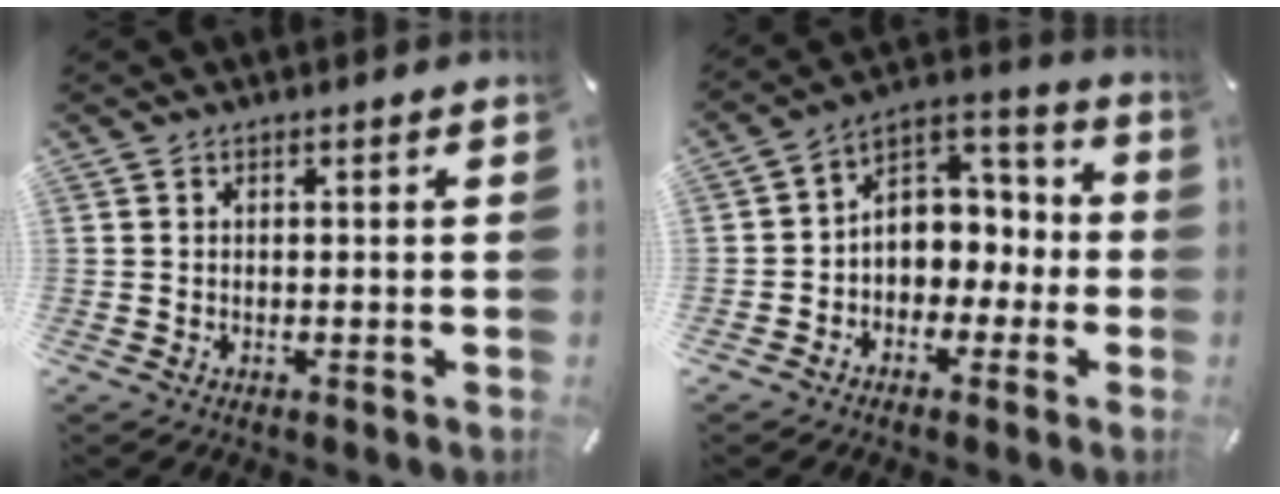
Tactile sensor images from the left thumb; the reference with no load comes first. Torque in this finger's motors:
{"motor_torque": [0.51, 0.73, 0.70, 0.58, 0.13]}